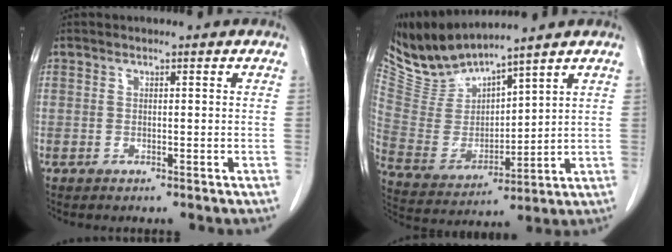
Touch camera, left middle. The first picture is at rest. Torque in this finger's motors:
{"motor_torque": [0.04, -0.32, -0.08, -0.02]}